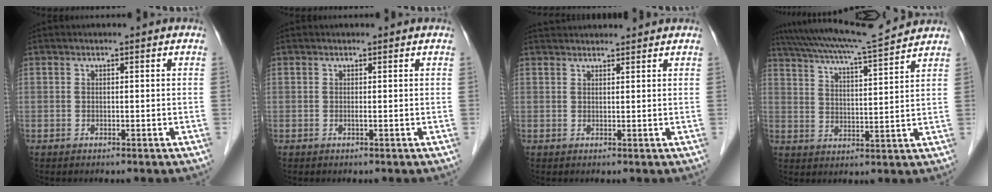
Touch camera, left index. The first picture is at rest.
{"total": 0.5, "force": [0.3, 0.2, 0.4], "torque": [-0.007, 0.002, 0.003]}
{"total": 5.8, "force": [5.6, 1.0, 1.1], "torque": [-0.007, 0.032, 0.082]}
{"total": 13.8, "force": [12.7, -0.4, 5.4], "torque": [-0.097, 0.013, 0.199]}